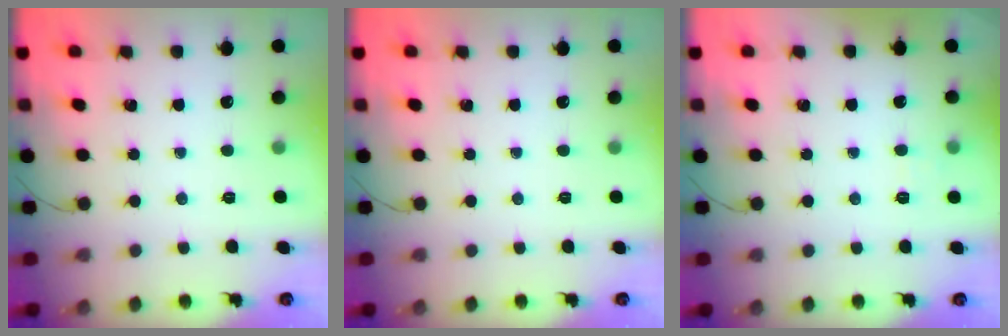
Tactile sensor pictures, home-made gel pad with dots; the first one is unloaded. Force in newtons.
{"total": 0.0}
{"total": 4.5, "press": 4.3, "slide": 1.1}